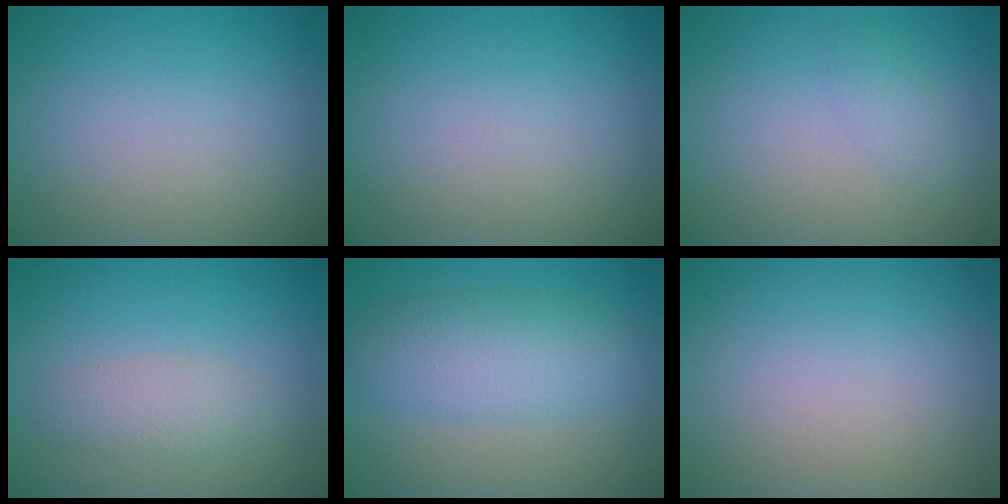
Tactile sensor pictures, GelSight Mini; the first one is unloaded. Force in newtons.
{"total": 0.0}
{"total": 1.3, "press": 1.3, "slide": 0.0}
{"total": 2.3, "press": 2.3, "slide": 0.2}
{"total": 5.2, "press": 5.2, "slide": 0.1}
{"total": 0.0}